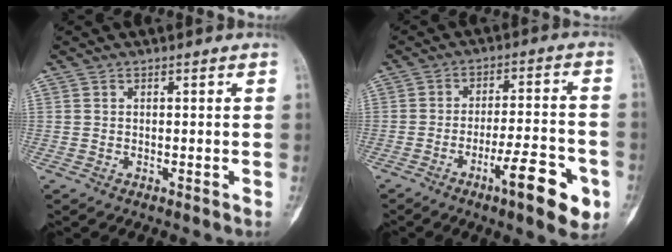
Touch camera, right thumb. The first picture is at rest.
{"total": 12.7, "force": [-5.8, 3.0, 10.9], "torque": [-0.150, 0.028, -0.082]}